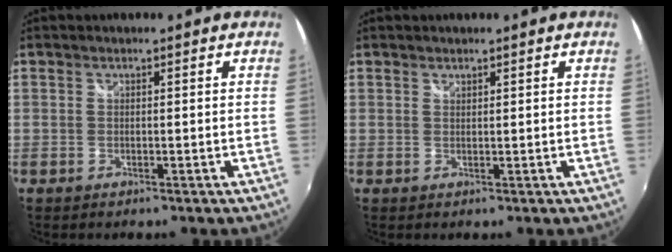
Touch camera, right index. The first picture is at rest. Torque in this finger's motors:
{"motor_torque": [-0.02, 0.11, -0.05, -0.01]}